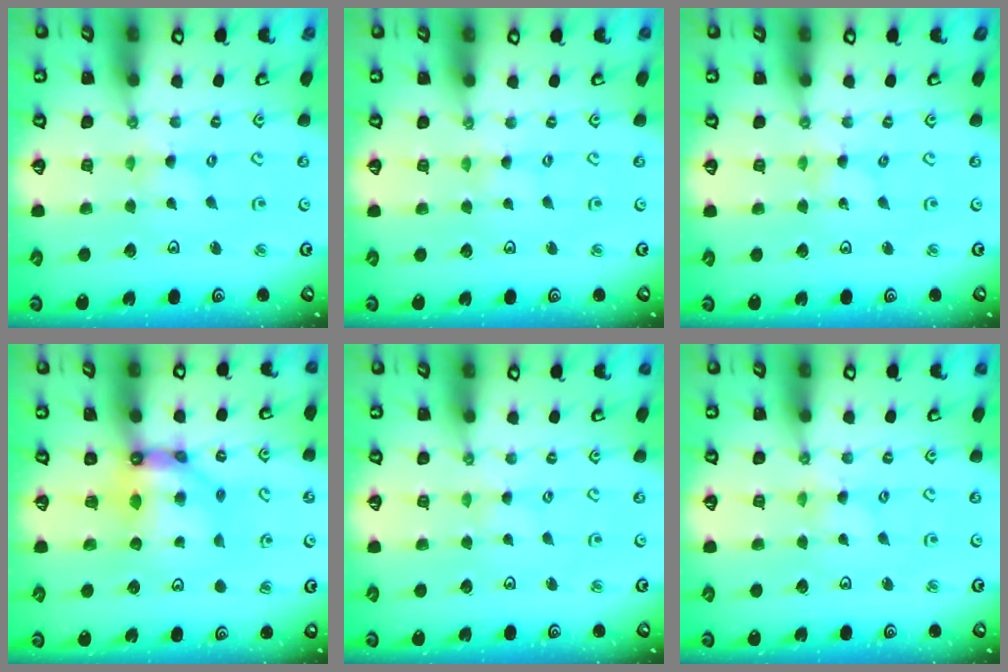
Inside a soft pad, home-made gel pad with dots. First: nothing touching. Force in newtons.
{"total": 0.8, "press": 0.8, "slide": 0.1}
{"total": 0.0}
{"total": 9.0, "press": 8.9, "slide": 1.2}
{"total": 0.8, "press": 0.8, "slide": 0.1}
{"total": 0.7, "press": 0.7, "slide": 0.2}